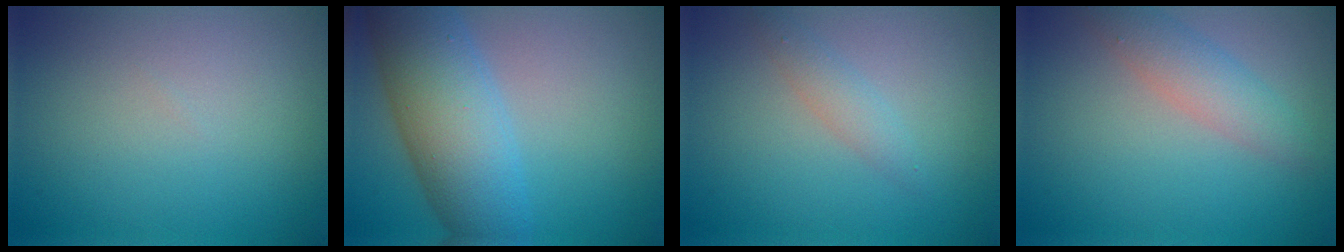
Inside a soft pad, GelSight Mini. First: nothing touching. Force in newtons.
{"total": 8.6, "press": 8.6, "slide": 0.3}
{"total": 1.6, "press": 1.6, "slide": 0.0}
{"total": 3.0, "press": 3.0, "slide": 0.1}